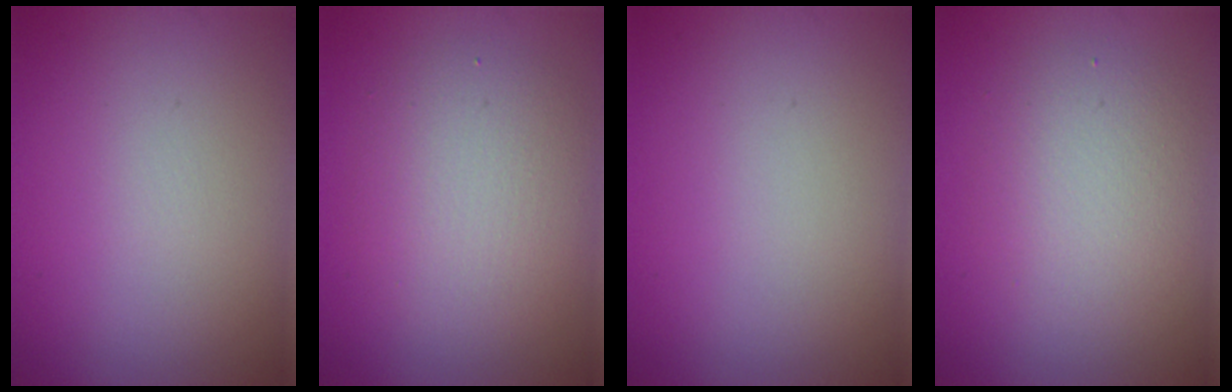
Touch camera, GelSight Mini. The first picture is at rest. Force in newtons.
{"total": 4.5, "press": 4.5, "slide": 0.5}
{"total": 0.0}
{"total": 3.8, "press": 3.8, "slide": 0.3}